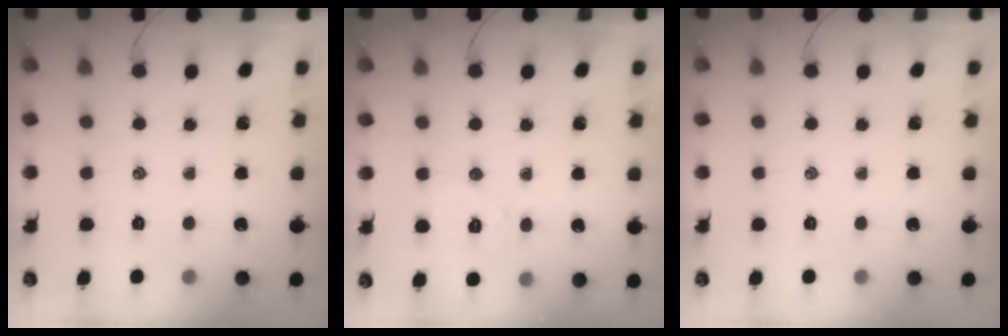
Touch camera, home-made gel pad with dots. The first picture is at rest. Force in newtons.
{"total": 5.9, "press": 5.8, "slide": 0.9}
{"total": 0.0}